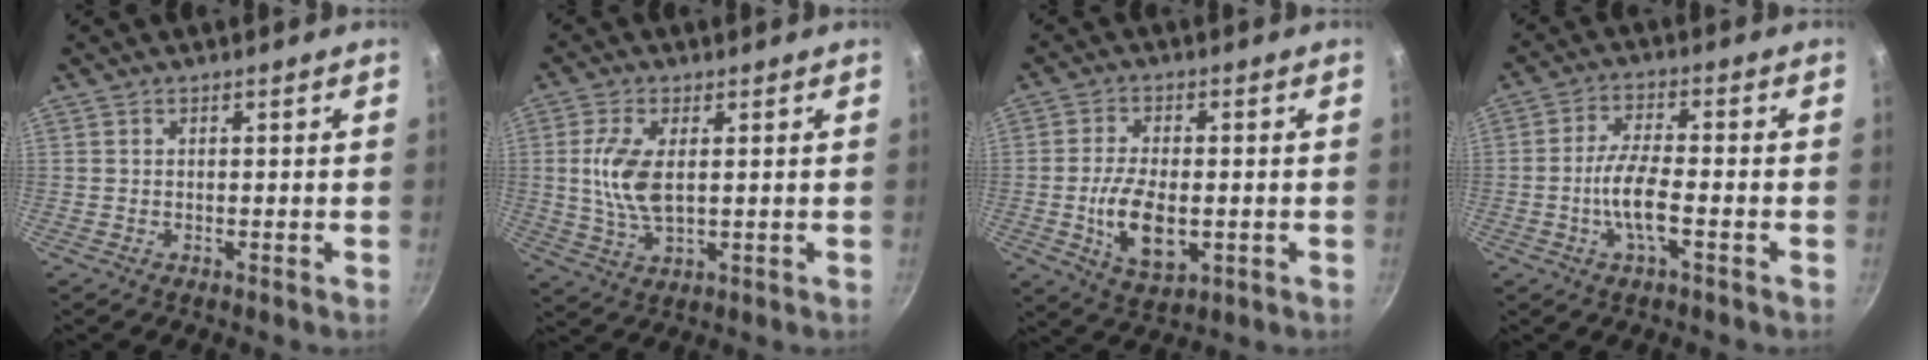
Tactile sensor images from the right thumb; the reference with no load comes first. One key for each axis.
{"total": 8.4, "fx": 1.0, "fy": 4.1, "fz": 7.3, "tx": -0.163, "ty": -0.008, "tz": 0.023}
{"total": 9.9, "fx": -1.6, "fy": 5.1, "fz": 8.3, "tx": -0.143, "ty": -0.004, "tz": -0.021}
{"total": 7.3, "fx": -2.0, "fy": 2.2, "fz": 6.6, "tx": -0.135, "ty": 0.018, "tz": -0.039}